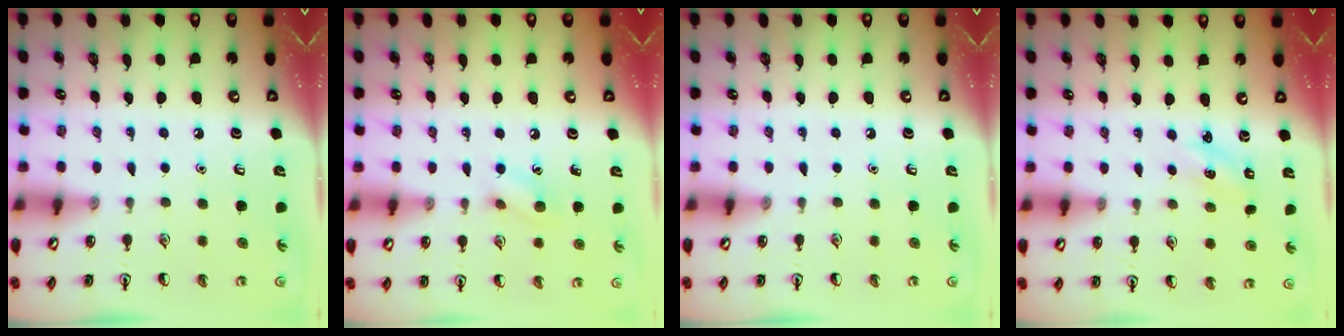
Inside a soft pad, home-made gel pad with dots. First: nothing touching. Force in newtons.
{"total": 6.7, "press": 6.6, "slide": 0.9}
{"total": 0.0}
{"total": 1.4, "press": 1.3, "slide": 0.5}